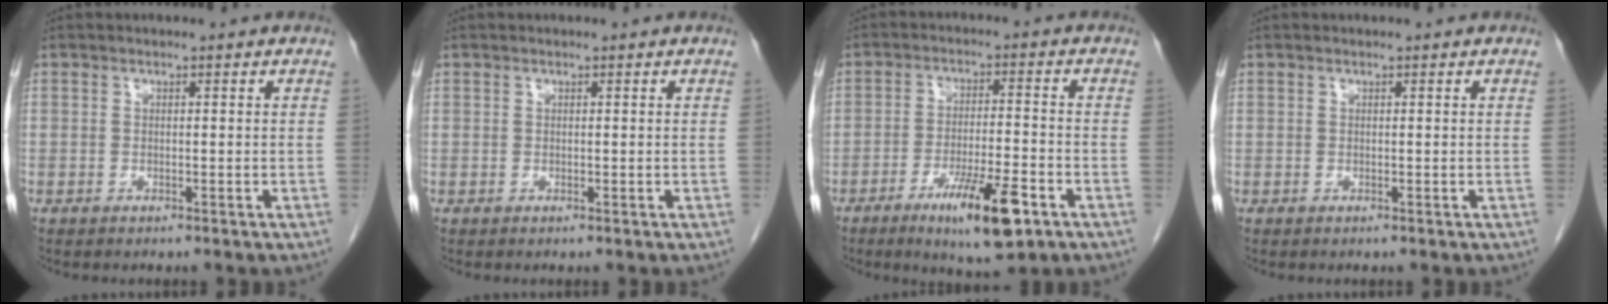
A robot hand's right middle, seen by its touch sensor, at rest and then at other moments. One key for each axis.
{"total": 0.0}
{"total": 10.3, "fx": -5.7, "fy": 1.4, "fz": 8.5, "tx": -0.142, "ty": -0.016, "tz": -0.090}
{"total": 0.0}